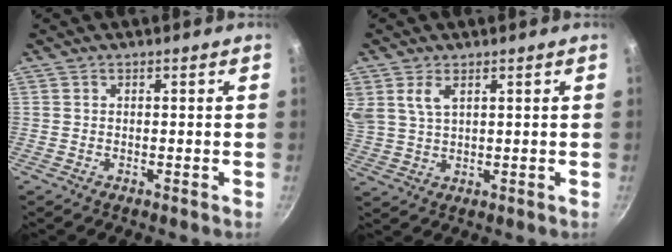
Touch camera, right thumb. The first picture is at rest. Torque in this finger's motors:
{"motor_torque": [0.24, 0.24, 0.76, 0.55, 0.06]}